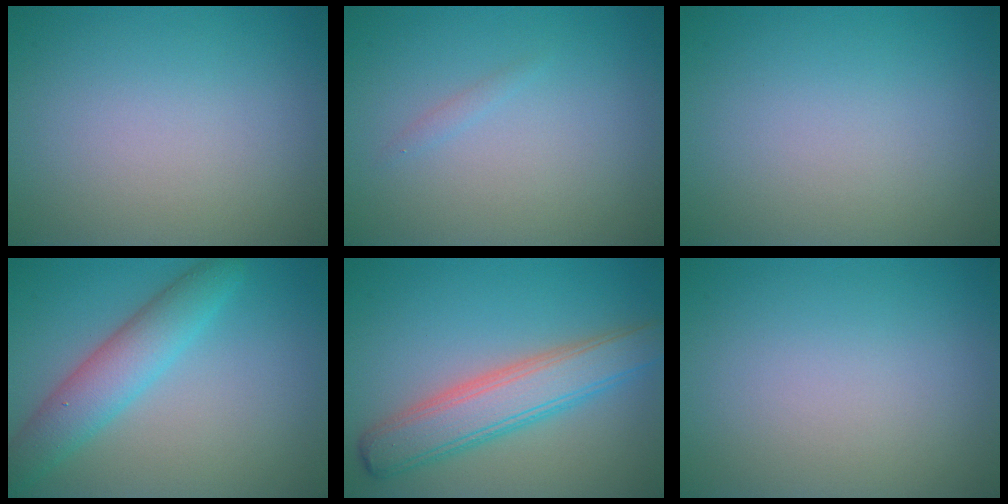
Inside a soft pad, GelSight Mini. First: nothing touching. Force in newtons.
{"total": 1.1, "press": 1.1, "slide": 0.2}
{"total": 0.0}
{"total": 4.8, "press": 4.8, "slide": 0.1}
{"total": 5.7, "press": 5.7, "slide": 0.3}
{"total": 0.0}